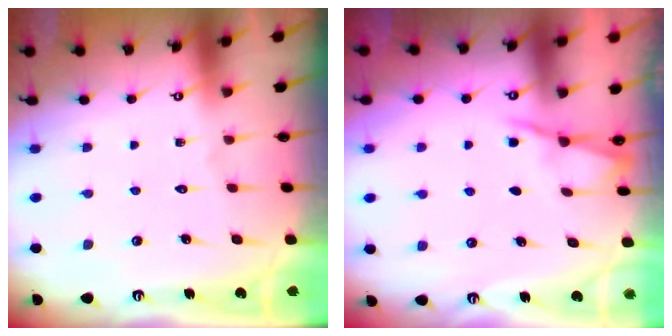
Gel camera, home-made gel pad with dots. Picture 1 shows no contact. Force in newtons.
{"total": 2.8, "press": 2.8, "slide": 0.5}